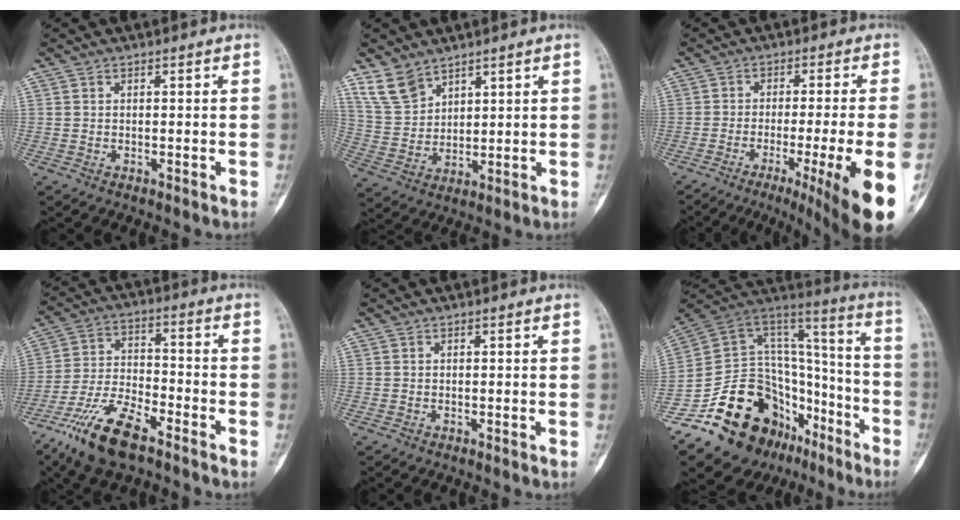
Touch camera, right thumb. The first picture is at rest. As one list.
[{"total": 7.2, "force": [5.5, 4.1, 2.4], "torque": [-0.039, -0.025, 0.124]}, {"total": 16.8, "force": [-7.2, 0.6, 15.1], "torque": [-0.172, -0.009, -0.103]}, {"total": 13.7, "force": [-9.0, 4.8, 9.3], "torque": [-0.185, 0.038, -0.173]}, {"total": 0.0}, {"total": 29.6, "force": [-15.8, 19.1, 16.2], "torque": [-0.257, 0.120, -0.248]}]